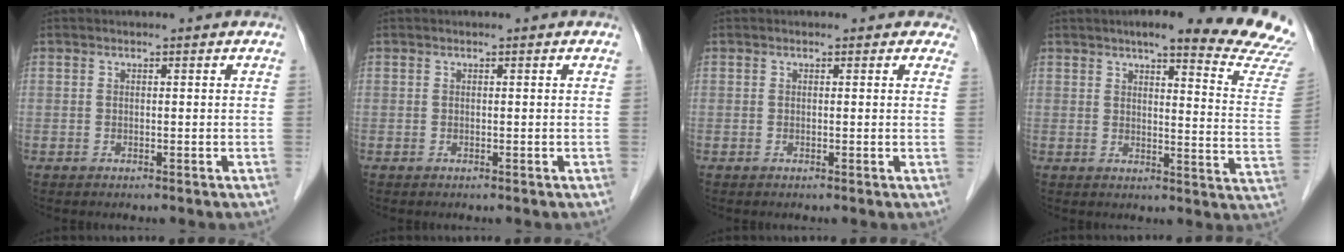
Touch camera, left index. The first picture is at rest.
{"total": 0.0}
{"total": 1.9, "force": [1.5, 1.2, 0.1], "torque": [0.014, -0.005, -0.004]}
{"total": 18.7, "force": [16.8, 1.2, 8.0], "torque": [-0.086, -0.070, 0.178]}